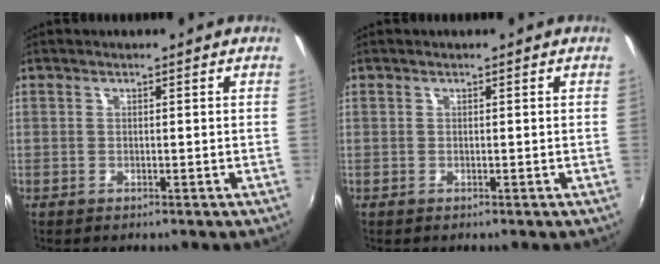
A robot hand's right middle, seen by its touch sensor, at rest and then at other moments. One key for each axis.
{"total": 0.0}